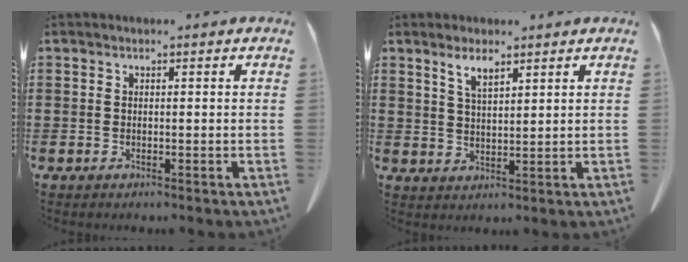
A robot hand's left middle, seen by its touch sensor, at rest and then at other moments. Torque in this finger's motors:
{"motor_torque": [-0.49, 0.66, -0.04, -0.03]}